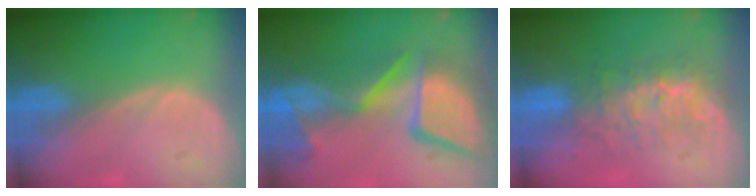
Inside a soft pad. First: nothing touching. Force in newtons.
{"total": 13.7, "press": 11.2, "slide": 8.0}
{"total": 7.6, "press": 7.3, "slide": 2.2}